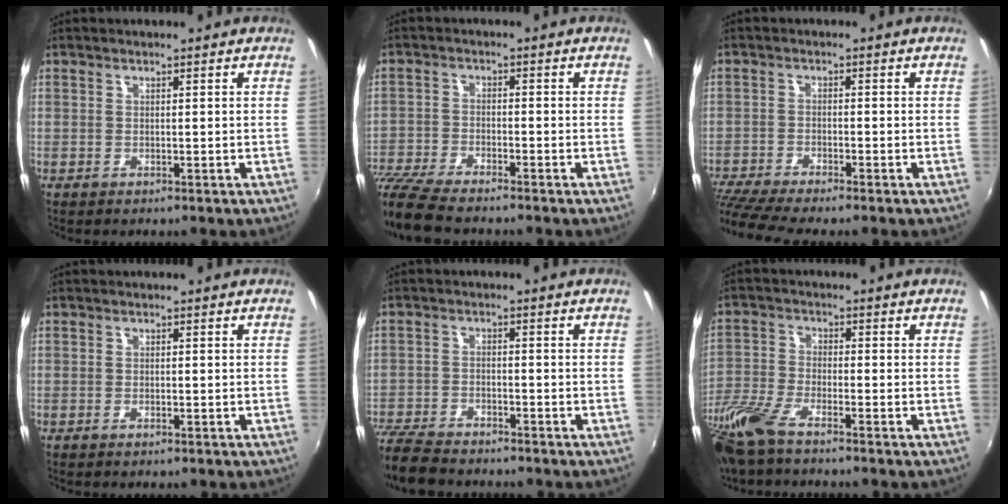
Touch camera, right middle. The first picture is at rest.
{"total": 10.4, "force": [-9.2, 1.7, 4.6], "torque": [-0.119, -0.027, -0.177]}
{"total": 9.3, "force": [-8.2, 0.3, 4.3], "torque": [-0.116, -0.037, -0.148]}
{"total": 0.6, "force": [-0.4, 0.3, 0.3], "torque": [-0.006, -0.002, -0.008]}
{"total": 10.3, "force": [-9.0, 3.0, 4.0], "torque": [-0.112, -0.027, -0.169]}
{"total": 10.4, "force": [-8.1, 2.0, 6.2], "torque": [-0.152, -0.026, -0.168]}